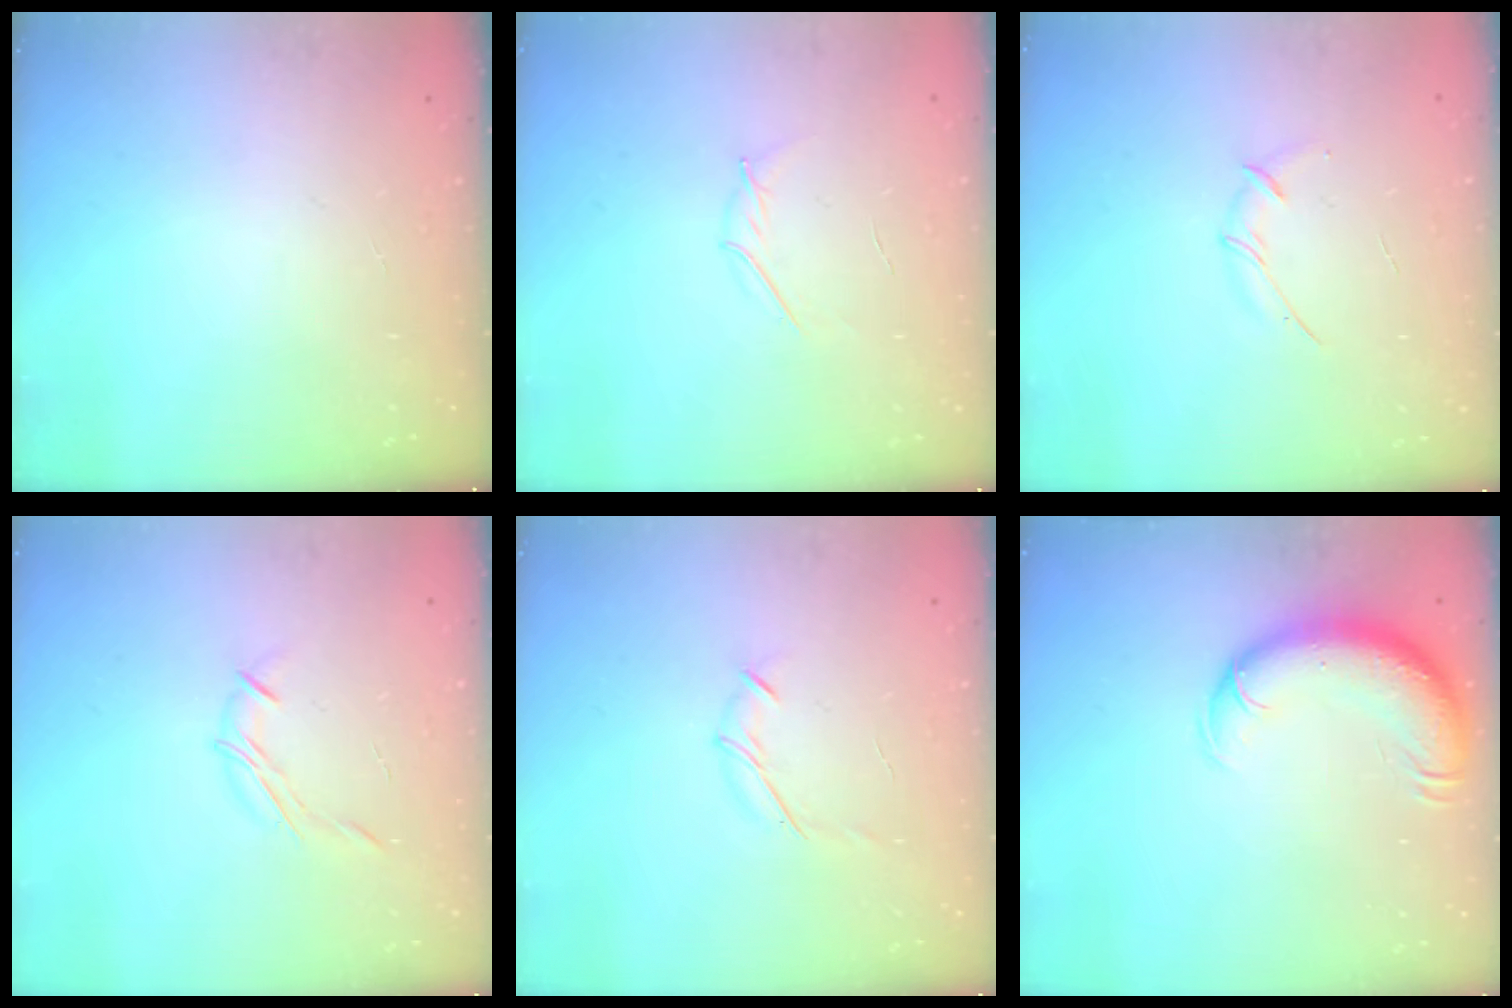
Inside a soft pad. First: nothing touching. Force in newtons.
{"total": 2.9, "press": 2.8, "slide": 0.9}
{"total": 3.8, "press": 3.7, "slide": 0.9}
{"total": 6.2, "press": 6.1, "slide": 1.0}
{"total": 5.3, "press": 5.1, "slide": 1.1}
{"total": 12.3, "press": 11.9, "slide": 3.3}